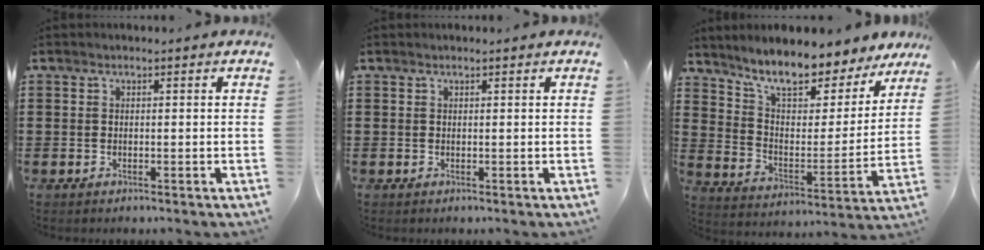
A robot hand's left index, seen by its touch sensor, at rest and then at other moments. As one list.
[{"total": 0.0}, {"total": 9.3, "force": [8.1, 1.9, 4.0], "torque": [-0.100, -0.058, 0.139]}]